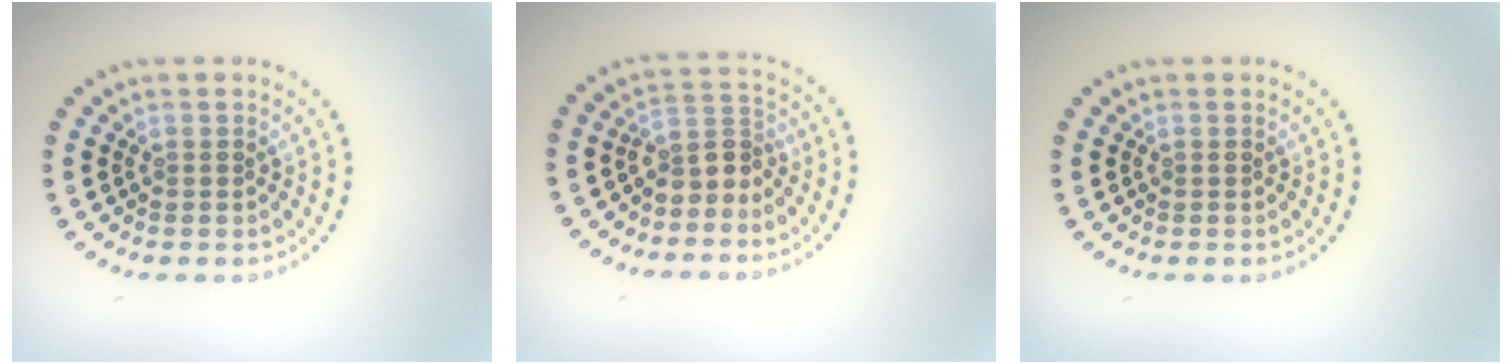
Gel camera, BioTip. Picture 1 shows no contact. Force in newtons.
{"total": 2.8, "press": 2.3, "slide": 1.6}
{"total": 0.0}